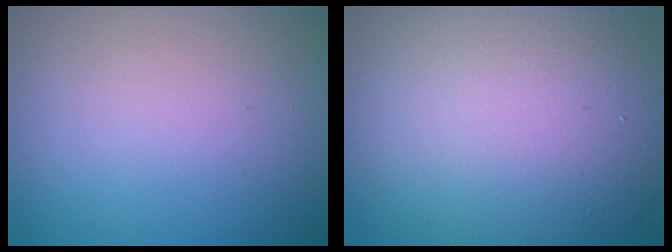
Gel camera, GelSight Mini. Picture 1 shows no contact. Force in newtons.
{"total": 11.9, "press": 11.8, "slide": 0.8}